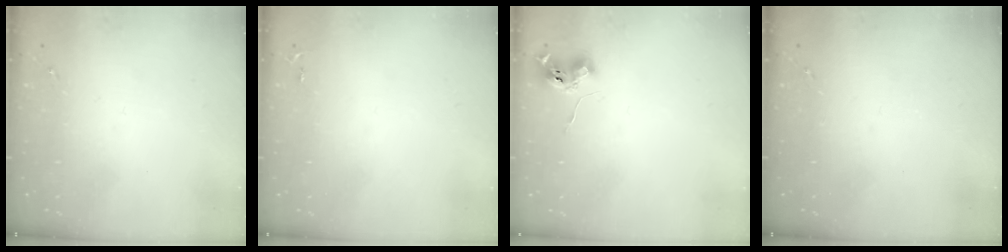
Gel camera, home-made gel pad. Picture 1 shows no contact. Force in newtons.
{"total": 2.5, "press": 2.5, "slide": 0.3}
{"total": 6.2, "press": 6.1, "slide": 0.8}
{"total": 0.0}